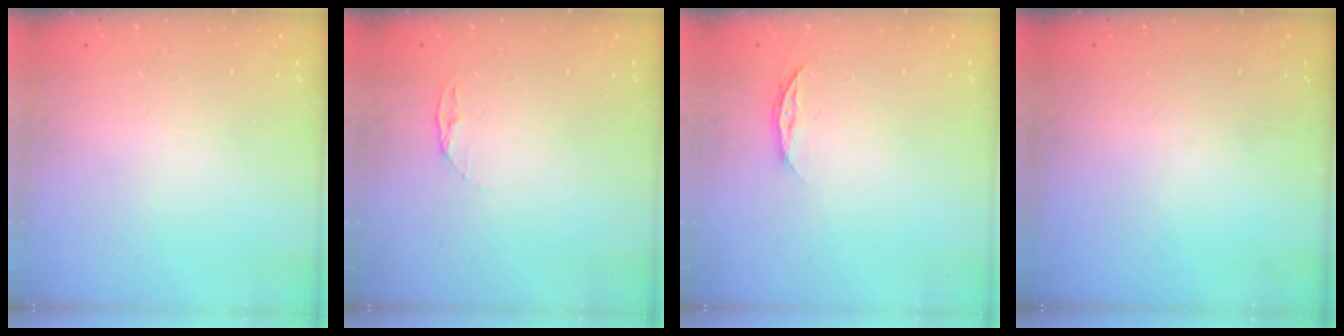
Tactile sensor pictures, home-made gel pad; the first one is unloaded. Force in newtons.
{"total": 3.8, "press": 3.7, "slide": 0.4}
{"total": 4.9, "press": 4.9, "slide": 0.6}
{"total": 0.0}